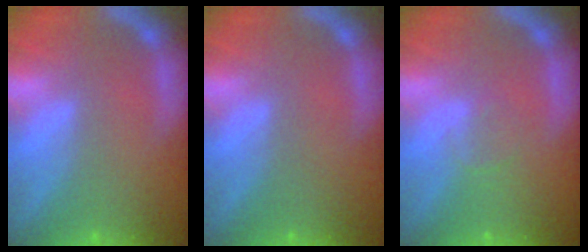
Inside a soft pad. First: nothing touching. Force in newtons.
{"total": 0.0}
{"total": 1.4}